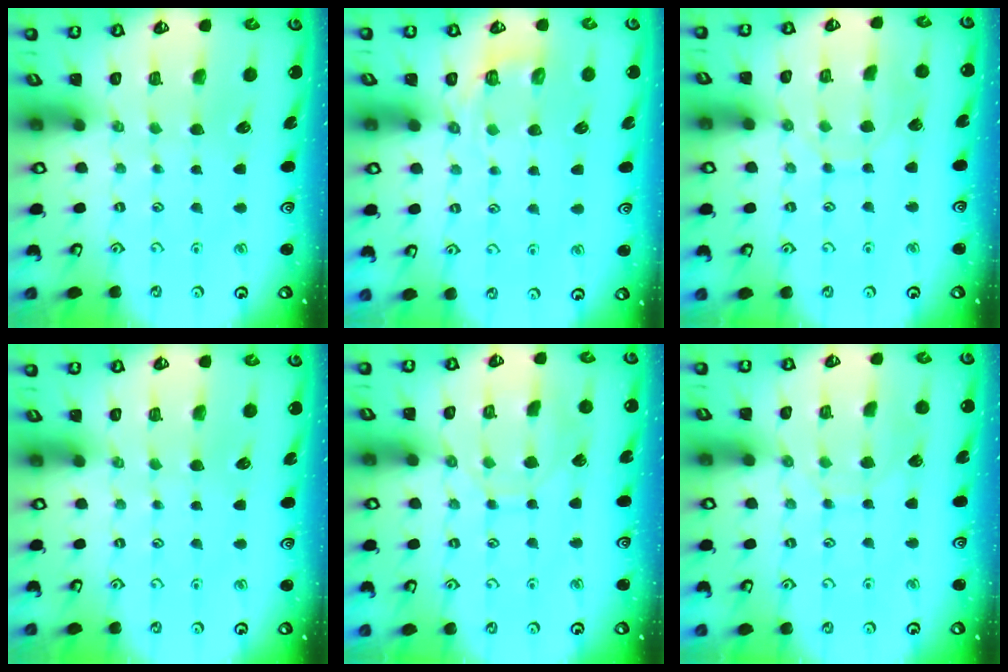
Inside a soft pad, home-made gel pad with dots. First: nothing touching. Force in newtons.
{"total": 3.6, "press": 2.8, "slide": 2.1}
{"total": 7.2, "press": 7.2, "slide": 0.6}
{"total": 0.0}
{"total": 8.6, "press": 8.5, "slide": 0.8}
{"total": 6.1, "press": 6.1, "slide": 0.4}